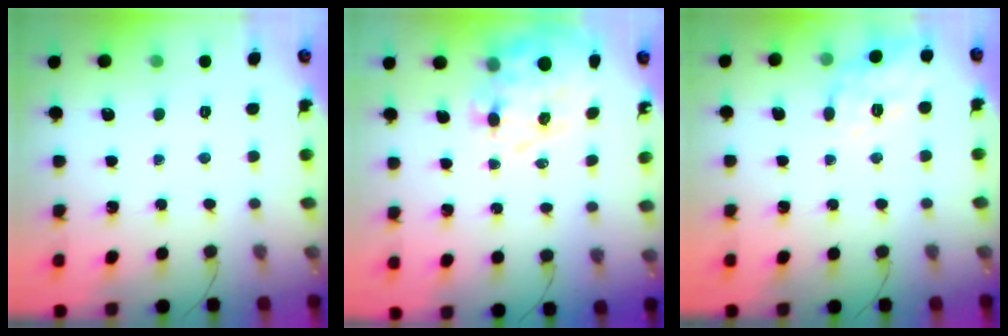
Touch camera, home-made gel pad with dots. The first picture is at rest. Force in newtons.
{"total": 16.6, "press": 16.0, "slide": 4.1}
{"total": 16.0, "press": 16.0, "slide": 0.6}